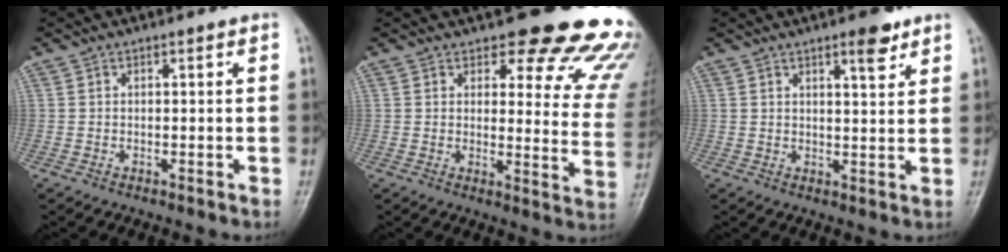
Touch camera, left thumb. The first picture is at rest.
{"total": 19.7, "force": [16.5, 6.3, 8.6], "torque": [-0.049, -0.122, 0.172]}
{"total": 4.7, "force": [3.1, 1.3, 3.3], "torque": [-0.039, -0.019, 0.044]}